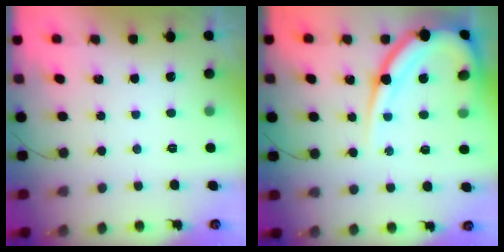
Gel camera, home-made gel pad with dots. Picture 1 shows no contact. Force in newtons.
{"total": 16.4, "press": 16.3, "slide": 1.6}